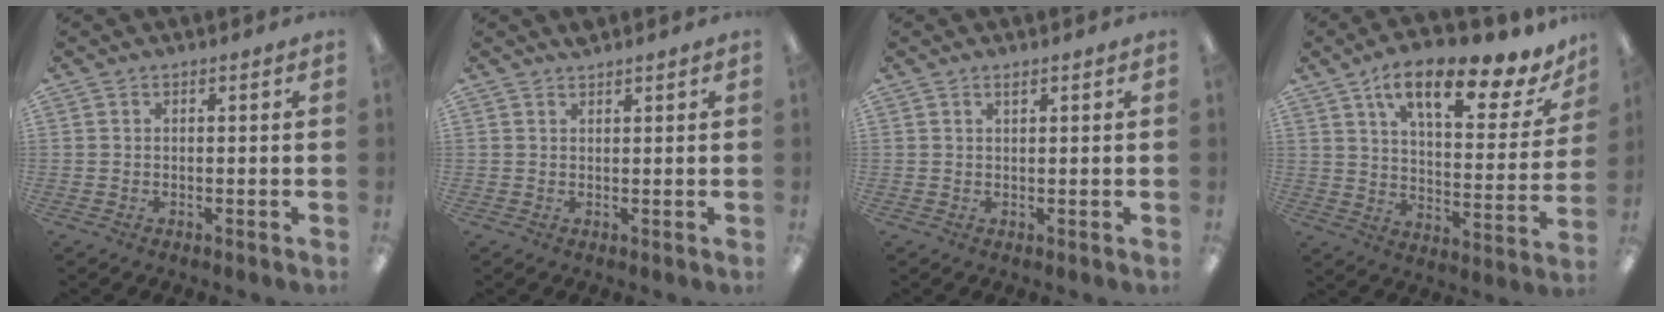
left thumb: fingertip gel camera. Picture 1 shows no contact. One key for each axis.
{"total": 1.2, "fx": 1.2, "fy": 0.0, "fz": 0.2, "tx": -0.006, "ty": -0.001, "tz": 0.023}
{"total": 1.1, "fx": 0.9, "fy": 0.1, "fz": 0.6, "tx": -0.013, "ty": 0.000, "tz": 0.016}
{"total": 17.8, "fx": 11.5, "fy": 5.7, "fz": 12.3, "tx": -0.187, "ty": -0.068, "tz": 0.184}